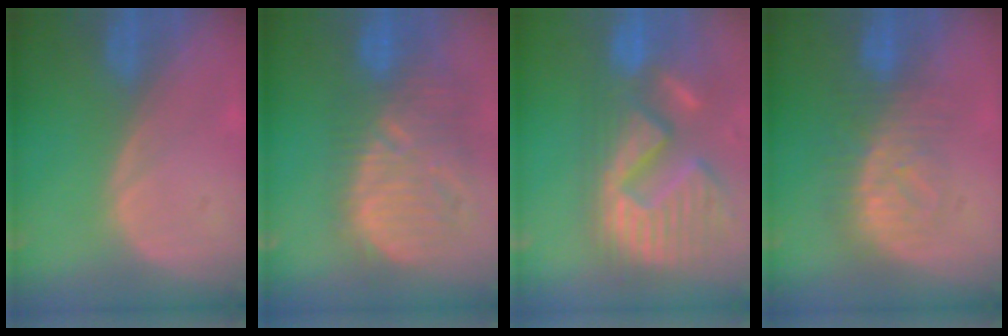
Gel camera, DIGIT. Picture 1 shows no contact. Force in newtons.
{"total": 12.8, "press": 11.3, "slide": 6.0}
{"total": 14.9, "press": 12.4, "slide": 8.2}
{"total": 8.2, "press": 7.6, "slide": 2.9}